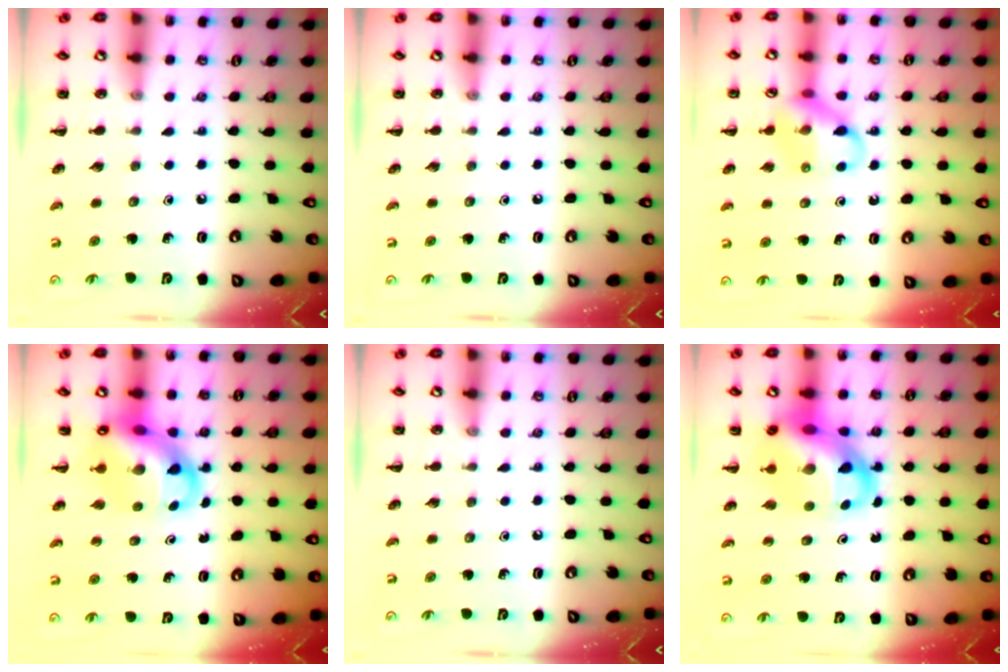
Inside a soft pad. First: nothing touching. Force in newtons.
{"total": 0.0}
{"total": 13.2, "press": 13.2, "slide": 1.4}
{"total": 11.5, "press": 11.0, "slide": 3.2}
{"total": 0.0}
{"total": 14.8, "press": 14.3, "slide": 3.6}